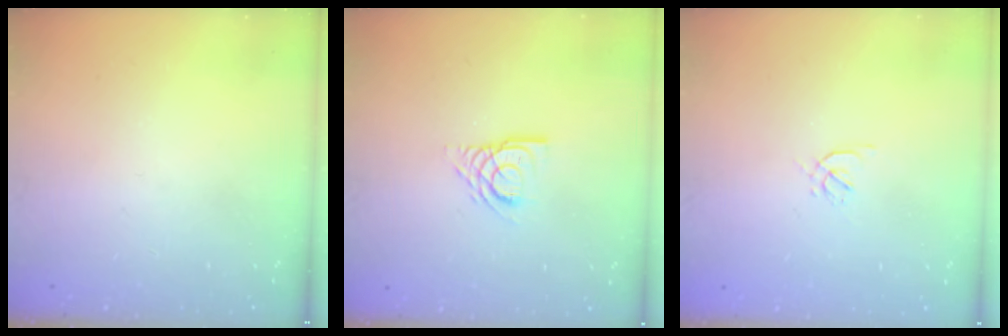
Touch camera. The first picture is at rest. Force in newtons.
{"total": 6.1, "press": 6.0, "slide": 0.5}
{"total": 1.6, "press": 1.6, "slide": 0.4}